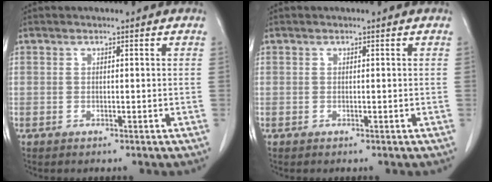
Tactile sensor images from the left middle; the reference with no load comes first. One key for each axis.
{"total": 0.0}